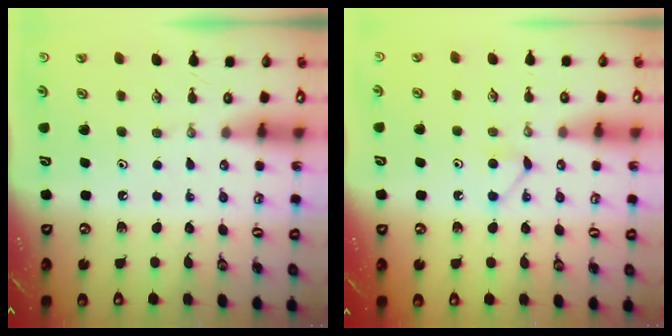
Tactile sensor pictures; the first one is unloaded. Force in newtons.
{"total": 5.1, "press": 5.0, "slide": 0.8}